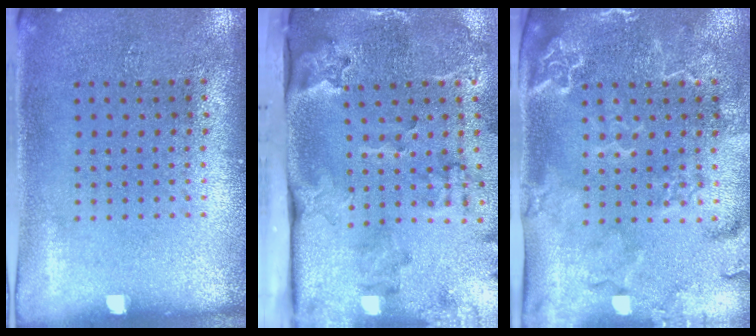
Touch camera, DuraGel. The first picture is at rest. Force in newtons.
{"total": 4.0, "press": 2.7, "slide": 3.0}
{"total": 2.8, "press": 2.5, "slide": 1.3}